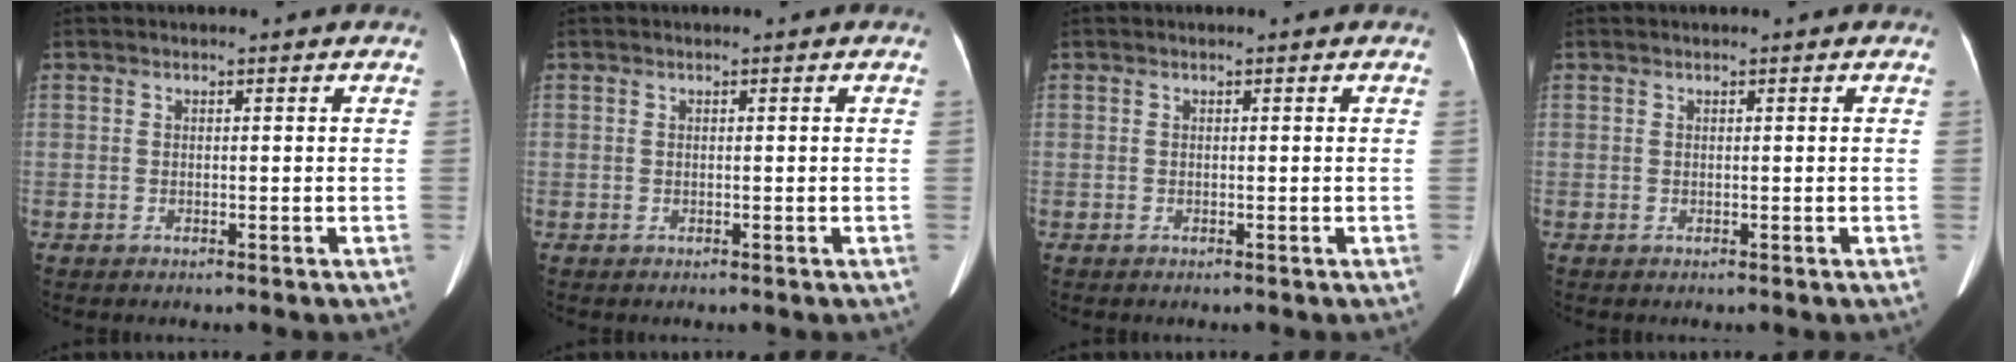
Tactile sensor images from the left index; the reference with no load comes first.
{"total": 0.0}
{"total": 0.0}
{"total": 0.0}